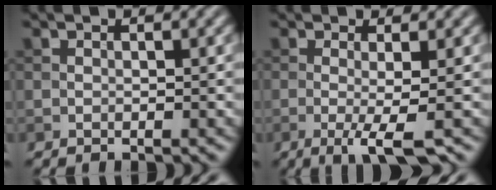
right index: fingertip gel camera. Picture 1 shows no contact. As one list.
[{"total": 3.6, "force": [-0.9, 0.5, 3.4], "torque": [-0.061, -0.007, -0.016]}]